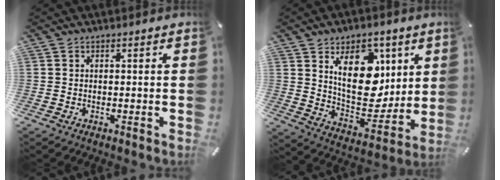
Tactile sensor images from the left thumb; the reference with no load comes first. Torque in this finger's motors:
{"motor_torque": [1.53, 1.47, 1.42, -1.35, 0.53]}